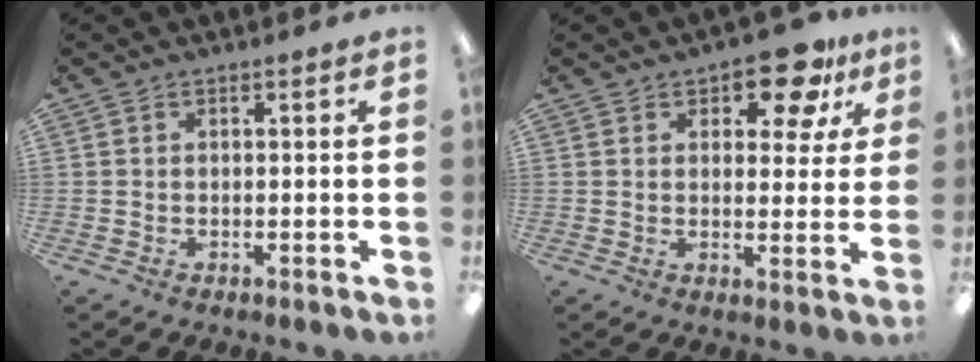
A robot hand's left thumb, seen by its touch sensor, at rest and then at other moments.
{"total": 10.2, "force": [6.7, 4.8, 5.9], "torque": [-0.062, -0.036, 0.112]}